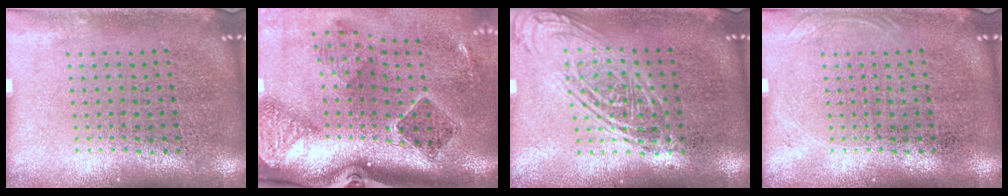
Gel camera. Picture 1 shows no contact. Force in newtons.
{"total": 2.5, "press": 1.7, "slide": 1.8}
{"total": 2.4, "press": 2.4, "slide": 0.2}
{"total": 0.7, "press": 0.6, "slide": 0.2}